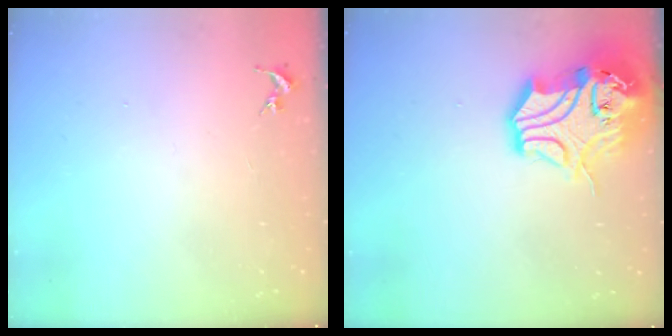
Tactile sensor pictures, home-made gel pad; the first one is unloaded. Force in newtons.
{"total": 16.7, "press": 16.5, "slide": 2.4}